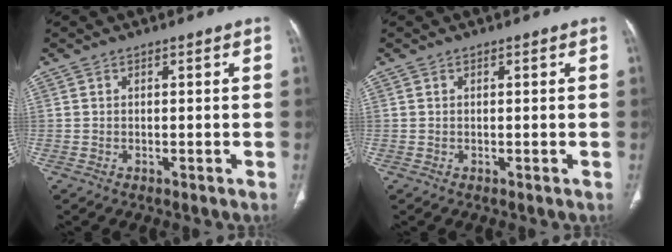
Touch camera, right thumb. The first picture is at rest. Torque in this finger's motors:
{"motor_torque": [0.13, 0.05, 0.01, -0.15, 0.04]}